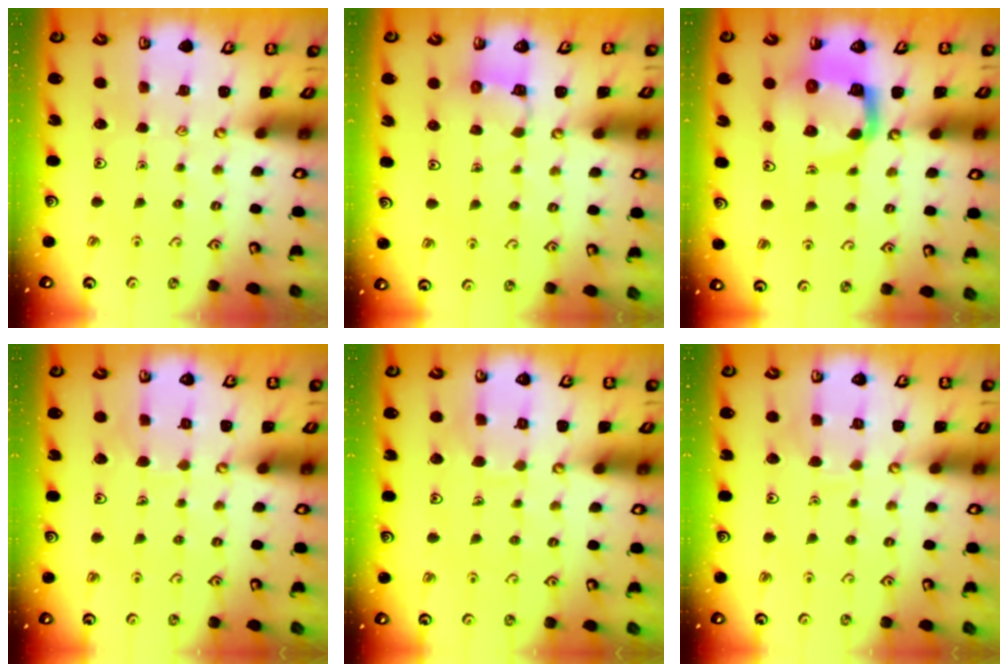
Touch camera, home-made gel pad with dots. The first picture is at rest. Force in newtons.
{"total": 6.3, "press": 6.2, "slide": 0.4}
{"total": 10.2, "press": 10.1, "slide": 1.4}
{"total": 4.9, "press": 4.8, "slide": 0.3}
{"total": 6.5, "press": 6.5, "slide": 0.6}
{"total": 5.2, "press": 5.1, "slide": 0.6}